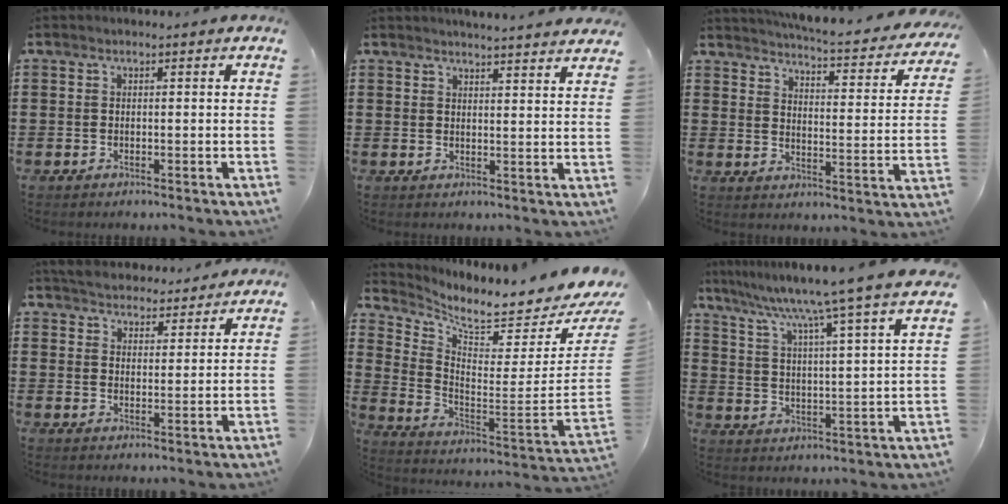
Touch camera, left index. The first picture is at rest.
{"total": 3.2, "force": [3.1, -0.7, 0.2], "torque": [-0.006, -0.018, 0.055]}
{"total": 4.4, "force": [4.1, -0.4, 1.4], "torque": [-0.042, -0.041, 0.061]}
{"total": 4.2, "force": [4.0, 1.0, 0.3], "torque": [-0.023, -0.015, 0.074]}
{"total": 5.7, "force": [5.0, -0.2, 2.7], "torque": [-0.068, -0.072, 0.075]}
{"total": 7.6, "force": [6.4, -2.1, 3.5], "torque": [-0.095, -0.053, 0.097]}